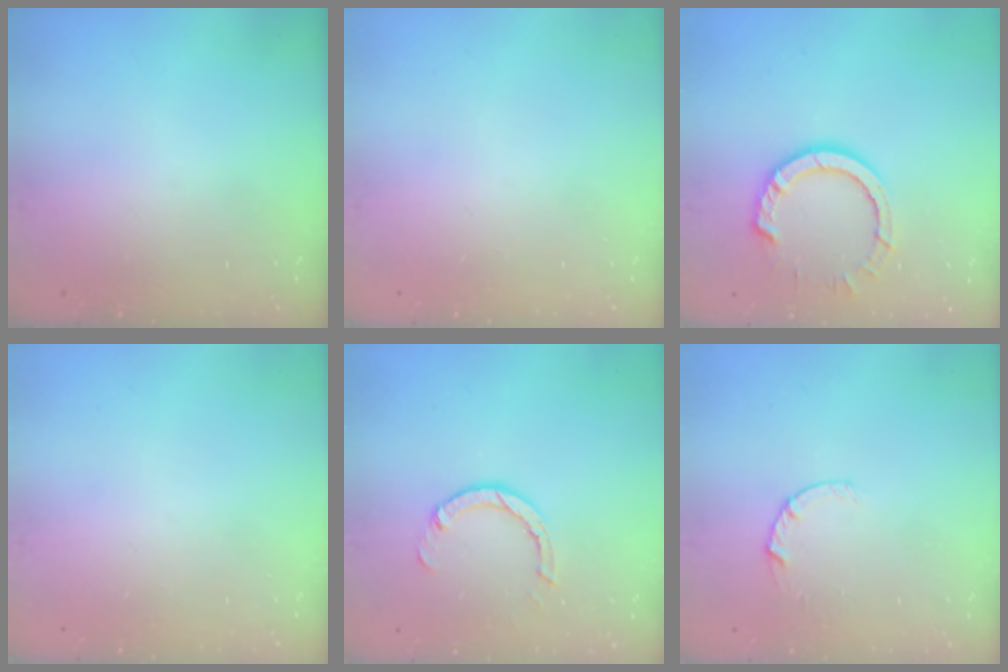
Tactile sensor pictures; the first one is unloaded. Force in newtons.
{"total": 0.0}
{"total": 9.4, "press": 9.3, "slide": 0.9}
{"total": 0.0}
{"total": 3.6, "press": 3.6, "slide": 0.2}
{"total": 4.5, "press": 4.4, "slide": 0.5}